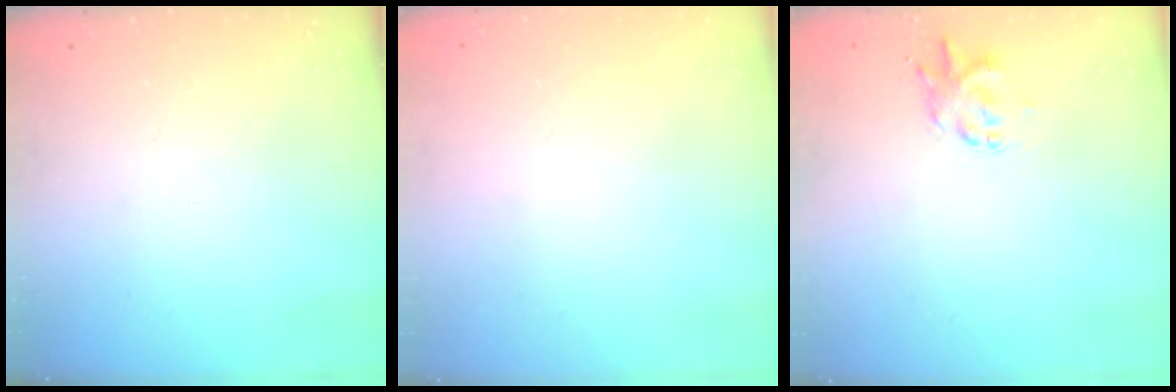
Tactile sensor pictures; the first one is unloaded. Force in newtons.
{"total": 1.8, "press": 1.7, "slide": 0.2}
{"total": 1.4, "press": 1.3, "slide": 0.5}